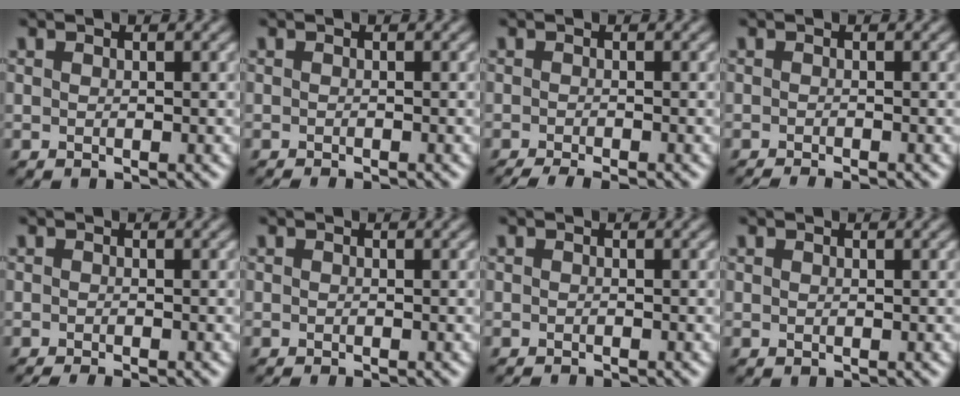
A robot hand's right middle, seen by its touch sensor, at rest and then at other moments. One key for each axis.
{"total": 1.3, "fx": -1.1, "fy": 0.3, "fz": 0.6, "tx": 0.002, "ty": -0.003, "tz": -0.015}
{"total": 3.1, "fx": -2.5, "fy": 0.5, "fz": 1.9, "tx": -0.025, "ty": -0.003, "tz": -0.045}
{"total": 1.9, "fx": -1.6, "fy": 0.3, "fz": 1.1, "tx": -0.009, "ty": -0.004, "tz": -0.027}
{"total": 2.0, "fx": -1.6, "fy": 0.3, "fz": 1.2, "tx": -0.010, "ty": -0.005, "tz": -0.028}
{"total": 1.0, "fx": -0.8, "fy": 0.2, "fz": 0.5, "tx": 0.001, "ty": -0.004, "tz": -0.013}
{"total": 1.3, "fx": -1.2, "fy": 0.2, "fz": 0.5, "tx": 0.004, "ty": -0.003, "tz": -0.018}
{"total": 0.0}